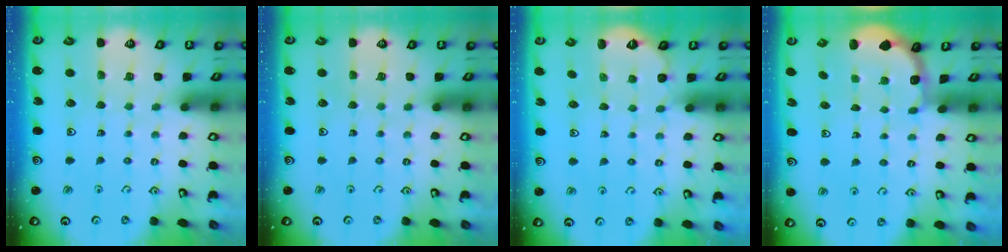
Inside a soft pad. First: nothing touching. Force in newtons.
{"total": 0.0}
{"total": 1.9, "press": 0.7, "slide": 1.8}
{"total": 1.9, "press": 1.8, "slide": 0.7}